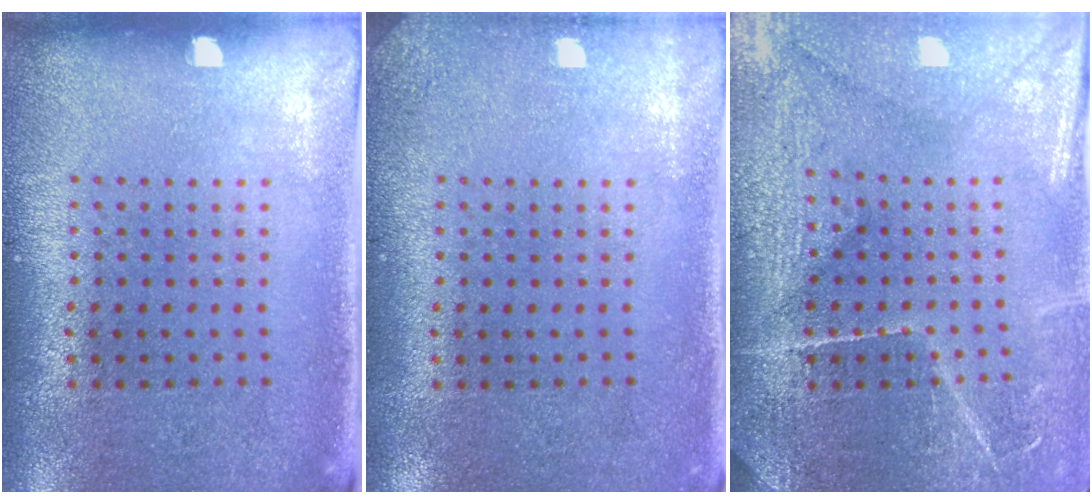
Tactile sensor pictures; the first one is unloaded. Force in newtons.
{"total": 1.4, "press": 1.4, "slide": 0.1}
{"total": 3.8, "press": 3.7, "slide": 1.1}